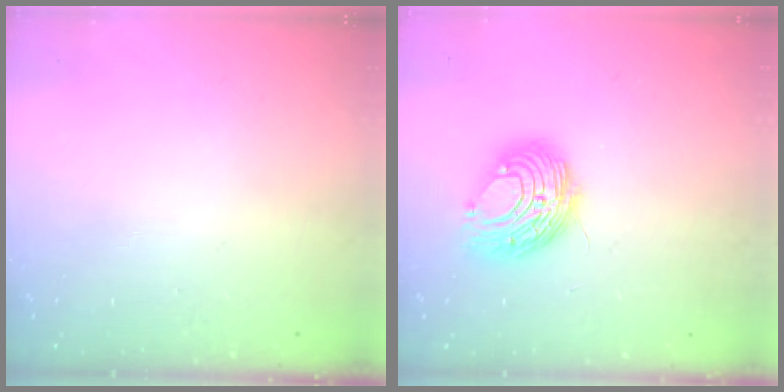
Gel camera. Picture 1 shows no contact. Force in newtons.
{"total": 9.9, "press": 9.9, "slide": 0.4}